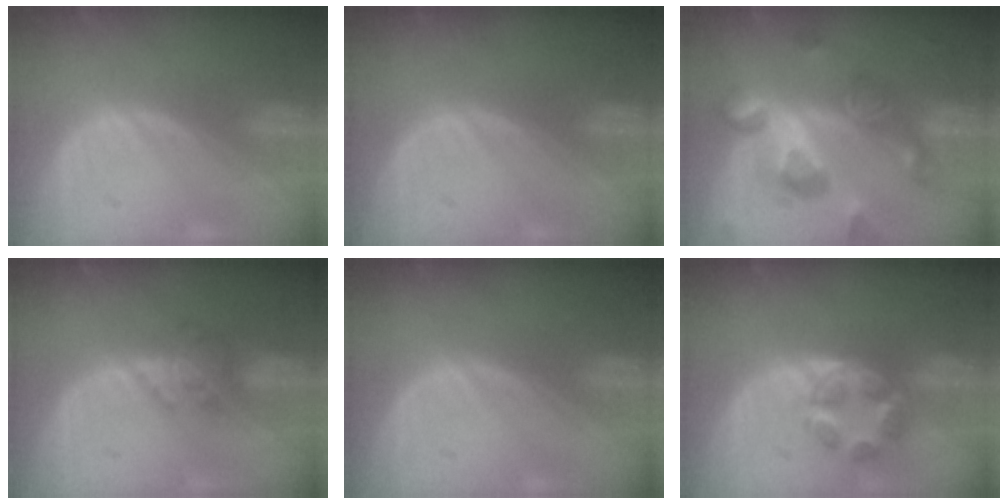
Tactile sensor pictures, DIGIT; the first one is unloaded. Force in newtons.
{"total": 0.0}
{"total": 10.5, "press": 9.4, "slide": 4.7}
{"total": 4.8, "press": 4.4, "slide": 1.9}
{"total": 0.0}
{"total": 5.9, "press": 5.3, "slide": 2.5}